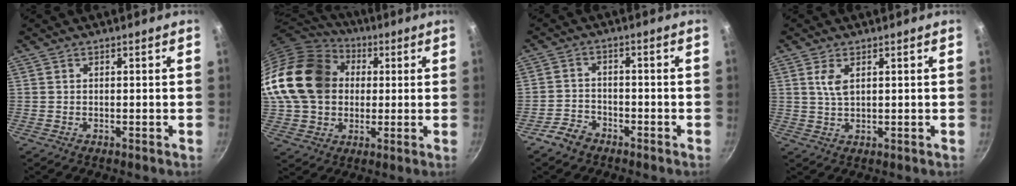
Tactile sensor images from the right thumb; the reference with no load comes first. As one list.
[{"total": 22.4, "force": [3.4, 17.7, 13.4], "torque": [-0.237, 0.032, 0.061]}, {"total": 4.6, "force": [-3.3, 2.9, 1.5], "torque": [-0.023, 0.036, -0.061]}, {"total": 3.4, "force": [1.3, 1.6, 2.7], "torque": [-0.053, -0.008, 0.027]}]